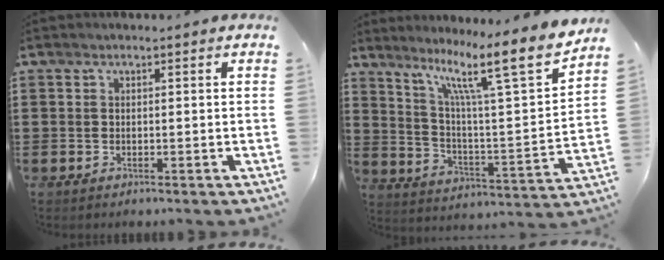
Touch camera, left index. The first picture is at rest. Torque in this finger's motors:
{"motor_torque": [1.13, -1.01, 0.96, 0.21]}